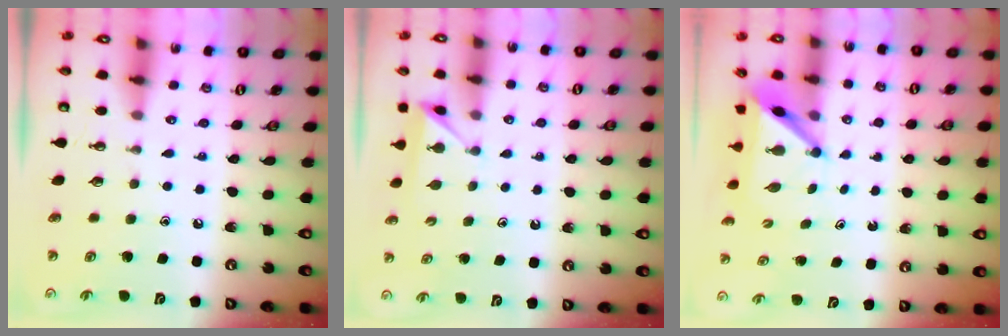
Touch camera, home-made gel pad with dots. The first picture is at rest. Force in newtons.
{"total": 2.8, "press": 2.8, "slide": 0.5}
{"total": 4.9, "press": 4.9, "slide": 0.4}